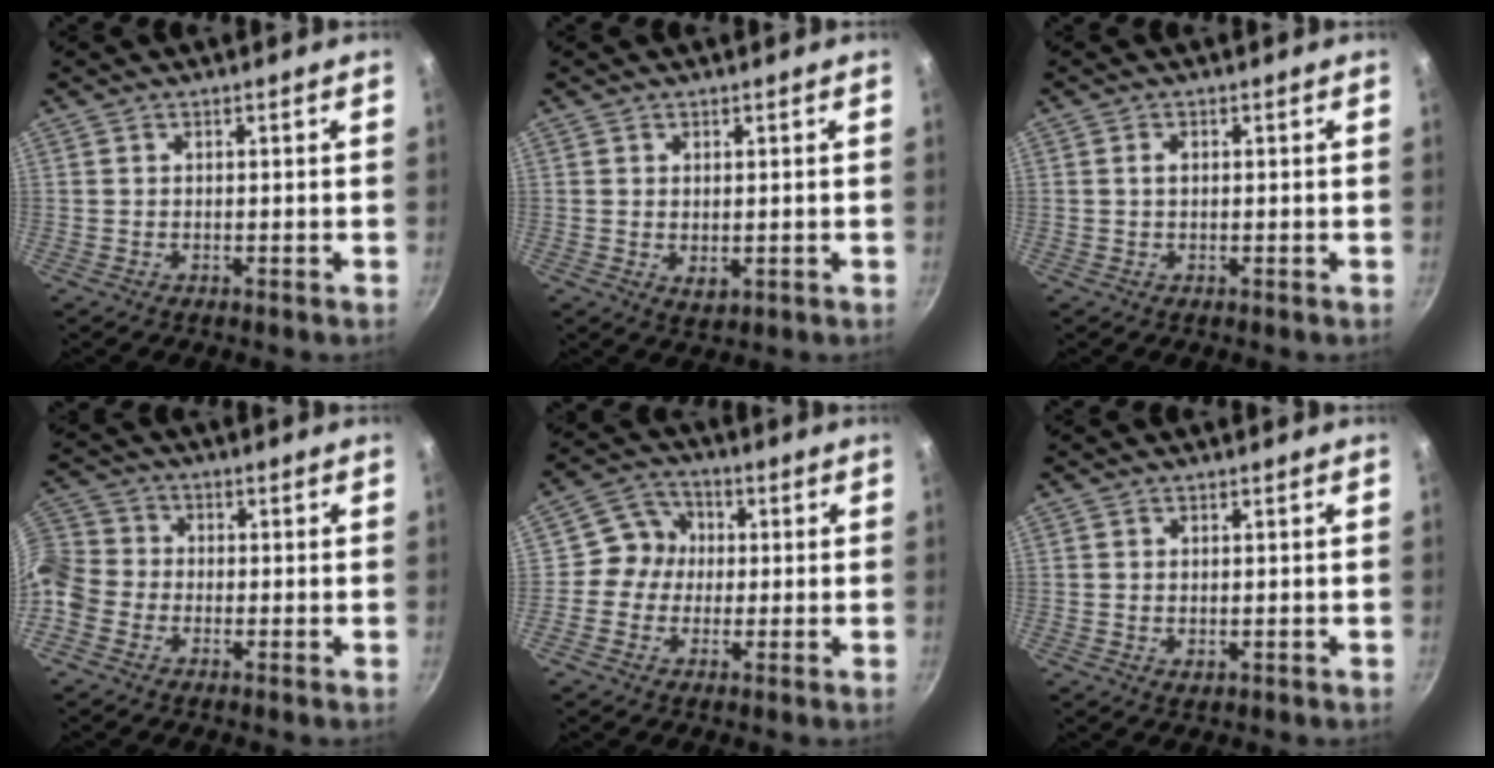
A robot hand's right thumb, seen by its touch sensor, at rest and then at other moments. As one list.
[{"total": 2.4, "force": [0.2, 1.5, 1.9], "torque": [-0.028, -0.009, 0.006]}, {"total": 1.0, "force": [0.1, 0.7, 0.8], "torque": [-0.012, 0.003, 0.003]}, {"total": 9.3, "force": [-3.1, 7.6, 4.3], "torque": [-0.087, 0.039, -0.084]}, {"total": 6.8, "force": [0.2, 6.4, 2.2], "torque": [0.002, 0.018, -0.014]}, {"total": 1.0, "force": [0.2, 0.6, 0.8], "torque": [-0.012, -0.004, 0.003]}]